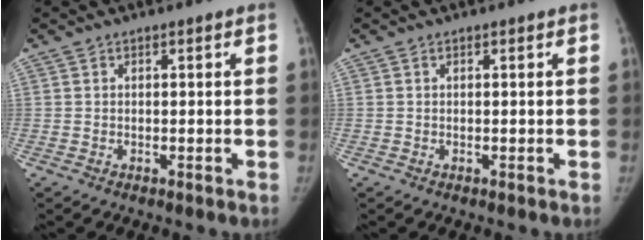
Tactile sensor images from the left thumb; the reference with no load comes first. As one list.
[{"total": 0.0}]